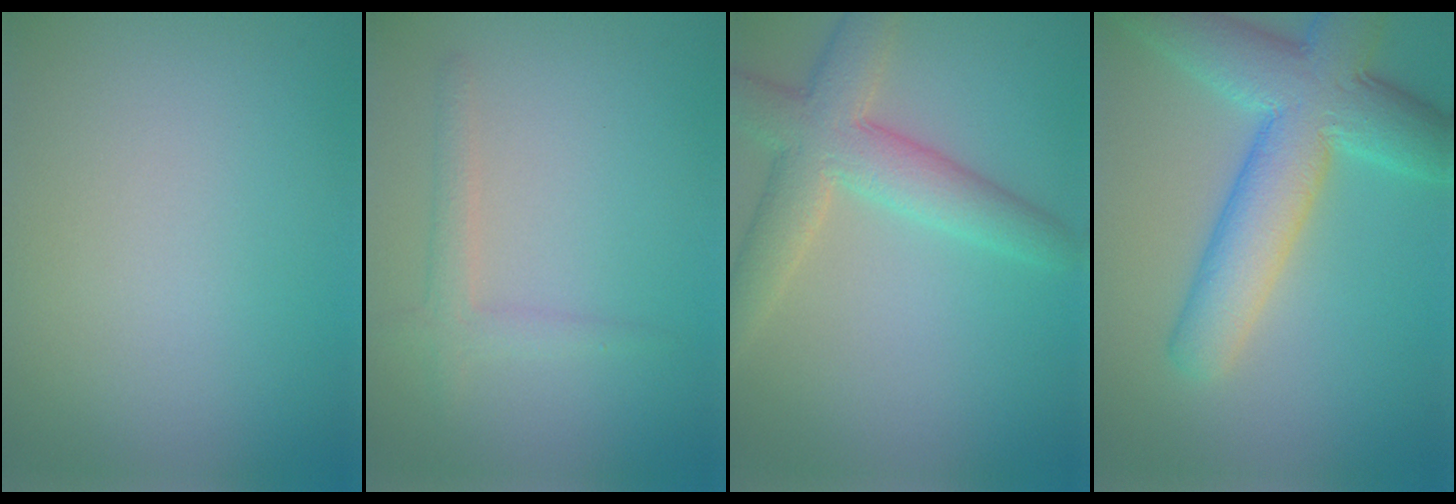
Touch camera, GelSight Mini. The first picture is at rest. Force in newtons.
{"total": 2.0, "press": 1.9, "slide": 0.1}
{"total": 6.0, "press": 6.0, "slide": 0.4}
{"total": 8.9, "press": 8.9, "slide": 0.0}